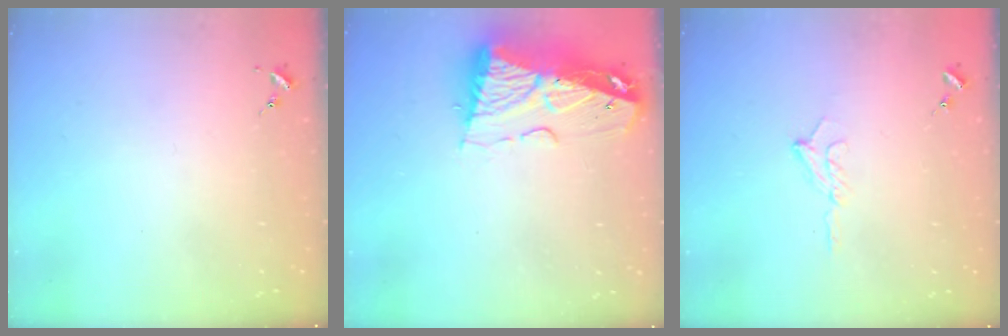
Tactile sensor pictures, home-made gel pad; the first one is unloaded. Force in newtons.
{"total": 13.4, "press": 13.3, "slide": 1.5}
{"total": 6.5, "press": 6.5, "slide": 0.8}